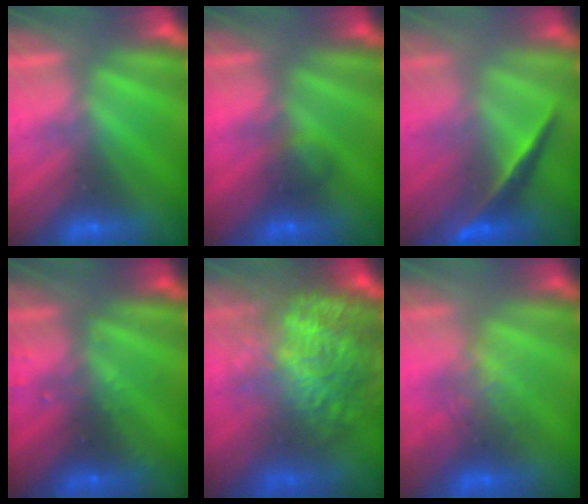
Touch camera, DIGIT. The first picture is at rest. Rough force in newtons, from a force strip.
{"total": 2.2}
{"total": 2.0}
{"total": 2.9}
{"total": 10.6}
{"total": 2.8}